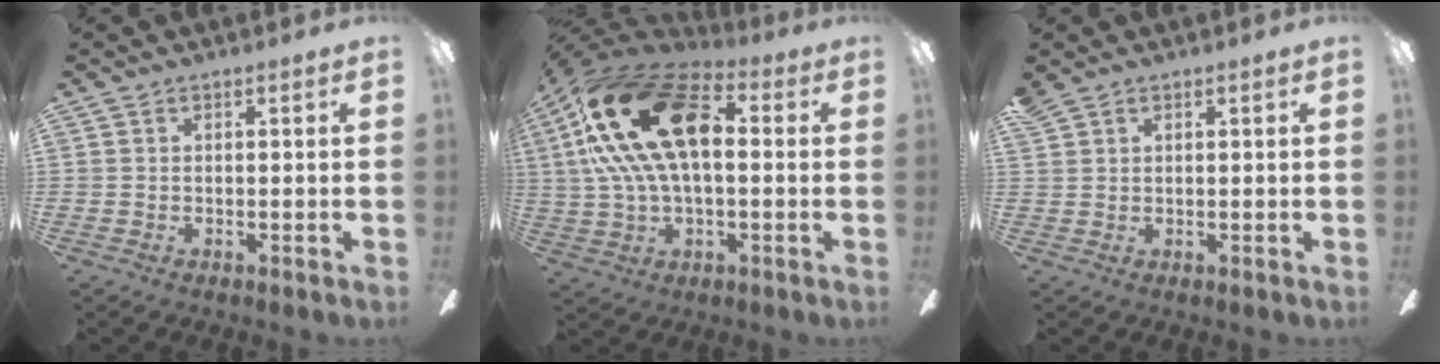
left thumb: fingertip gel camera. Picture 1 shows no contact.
{"total": 25.4, "force": [6.2, 14.3, 20.1], "torque": [-0.399, 0.002, 0.106]}
{"total": 1.8, "force": [1.4, 0.9, 0.5], "torque": [-0.012, -0.002, 0.028]}